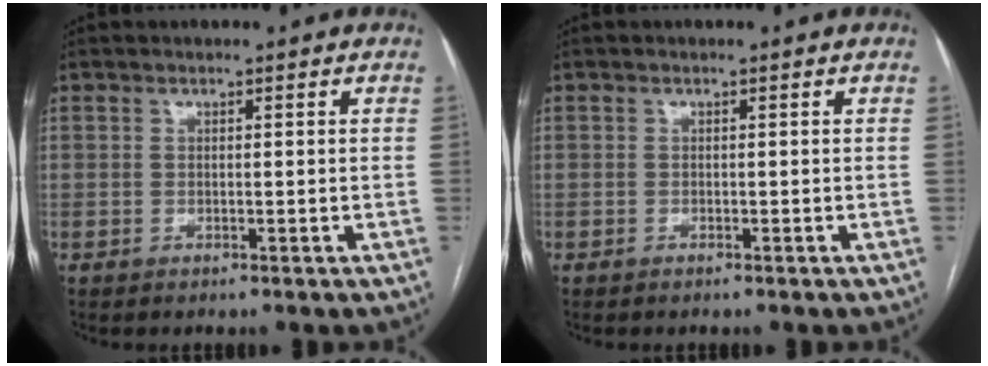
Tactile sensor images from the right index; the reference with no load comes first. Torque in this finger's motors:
{"motor_torque": [0.07, -0.04, 0.01, 0.01]}